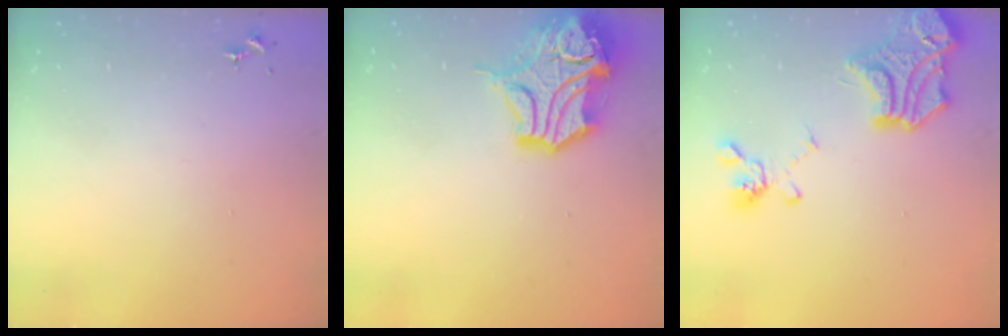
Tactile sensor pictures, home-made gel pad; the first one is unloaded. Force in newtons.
{"total": 16.8, "press": 16.6, "slide": 2.5}
{"total": 20.9, "press": 20.7, "slide": 2.1}